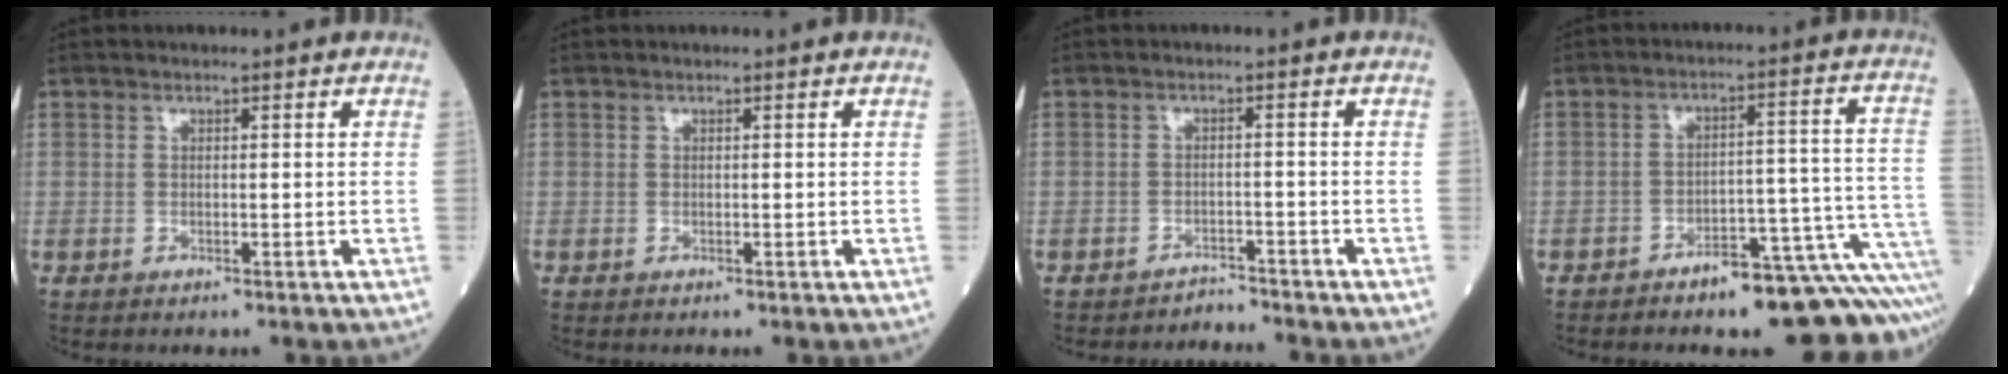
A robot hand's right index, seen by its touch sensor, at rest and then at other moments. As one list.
[{"total": 0.0}, {"total": 2.6, "force": [-2.3, 0.0, -1.2], "torque": [0.026, -0.006, -0.035]}, {"total": 12.7, "force": [-10.4, 1.9, 7.1], "torque": [-0.027, 0.060, -0.135]}]